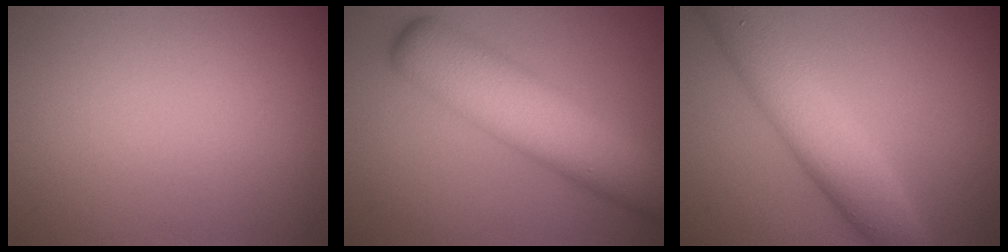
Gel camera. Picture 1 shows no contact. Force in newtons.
{"total": 8.6, "press": 8.6, "slide": 0.3}
{"total": 6.6, "press": 6.6, "slide": 0.2}